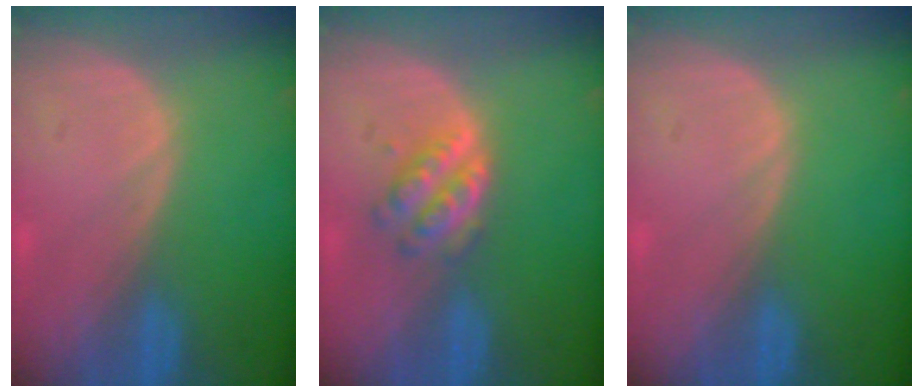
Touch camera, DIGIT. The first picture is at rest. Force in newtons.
{"total": 5.0, "press": 4.4, "slide": 2.4}
{"total": 0.0}